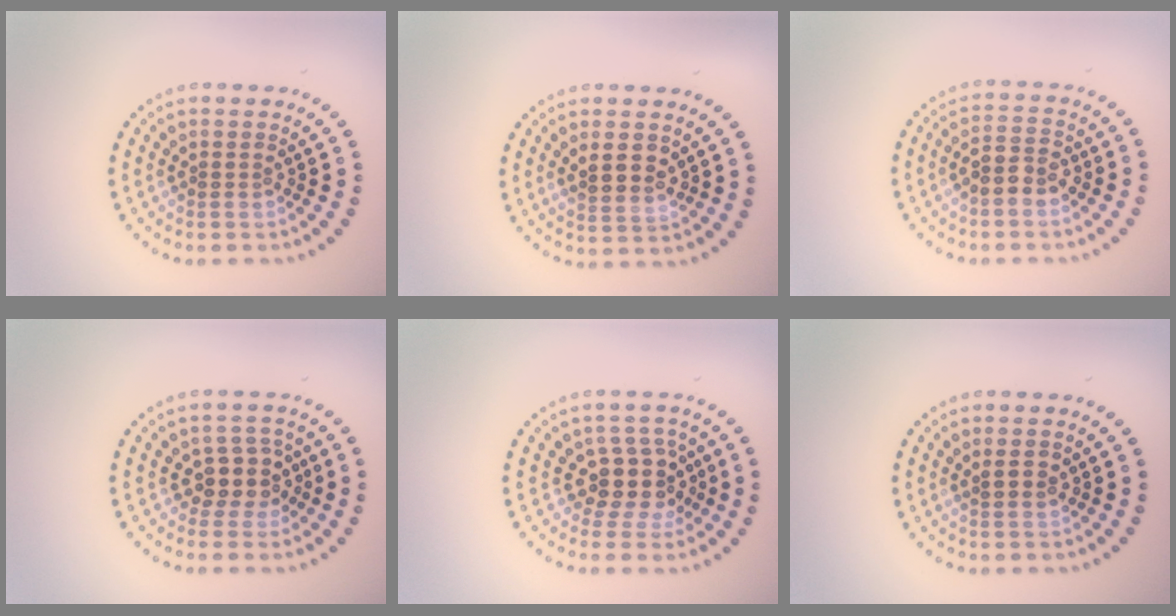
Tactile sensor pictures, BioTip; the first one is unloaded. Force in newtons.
{"total": 2.6, "press": 2.5, "slide": 0.7}
{"total": 2.6, "press": 2.5, "slide": 0.7}
{"total": 2.9, "press": 2.5, "slide": 1.4}
{"total": 3.5, "press": 3.0, "slide": 1.8}
{"total": 0.9, "press": 0.8, "slide": 0.3}